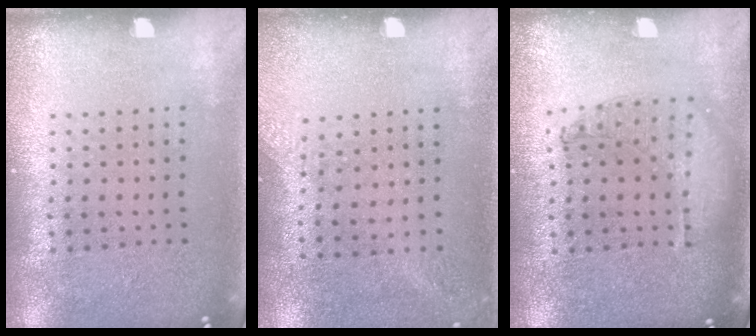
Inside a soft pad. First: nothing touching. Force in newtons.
{"total": 1.3, "press": 1.0, "slide": 0.8}
{"total": 1.0, "press": 0.9, "slide": 0.3}